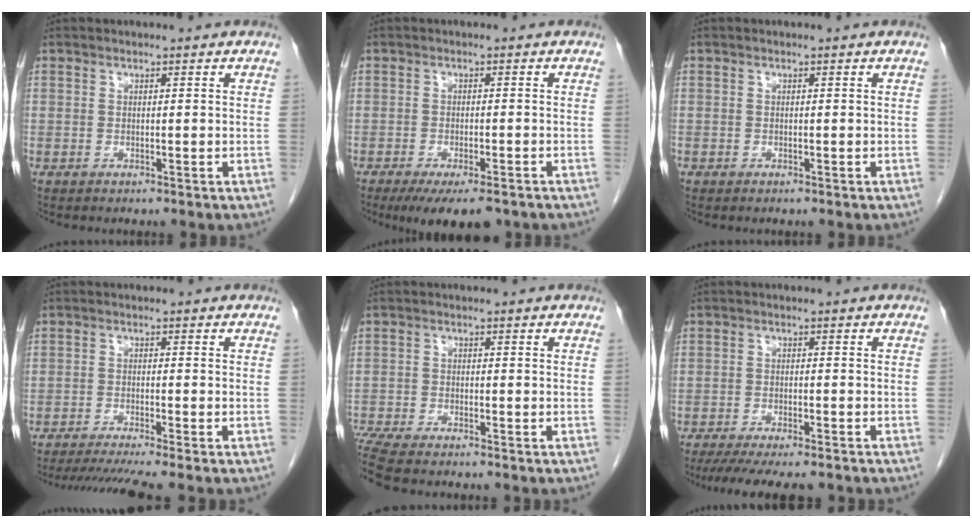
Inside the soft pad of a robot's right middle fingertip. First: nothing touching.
{"total": 8.6, "force": [-6.6, 2.1, 5.2], "torque": [-0.067, -0.012, -0.097]}
{"total": 0.0}
{"total": 7.3, "force": [-6.2, -1.3, 3.6], "torque": [-0.049, -0.017, -0.099]}
{"total": 7.0, "force": [-6.1, 0.5, 3.3], "torque": [-0.066, -0.010, -0.109]}
{"total": 11.3, "force": [-9.6, 2.0, 5.5], "torque": [-0.082, -0.015, -0.135]}